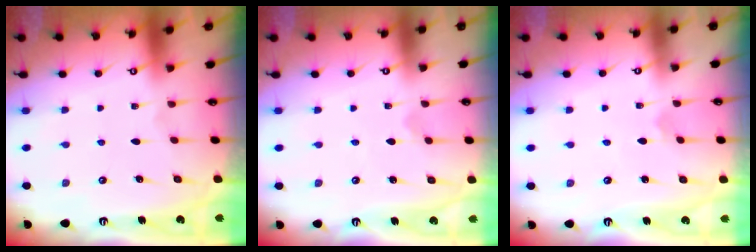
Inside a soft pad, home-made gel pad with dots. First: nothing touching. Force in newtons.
{"total": 1.9, "press": 1.8, "slide": 0.3}
{"total": 1.7, "press": 1.7, "slide": 0.1}